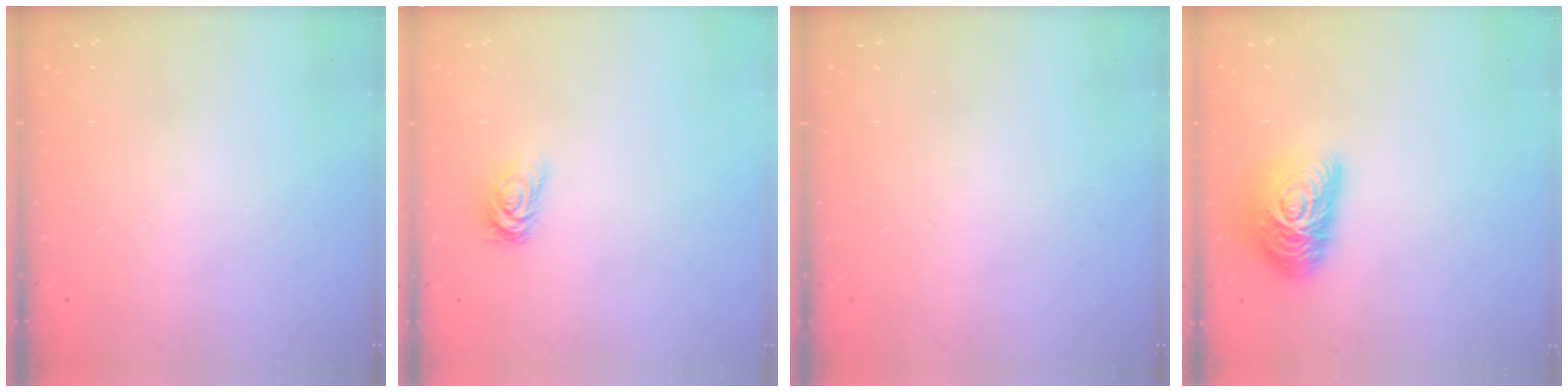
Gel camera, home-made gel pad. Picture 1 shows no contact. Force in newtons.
{"total": 4.1, "press": 4.0, "slide": 0.6}
{"total": 0.0}
{"total": 15.9, "press": 15.9, "slide": 0.8}